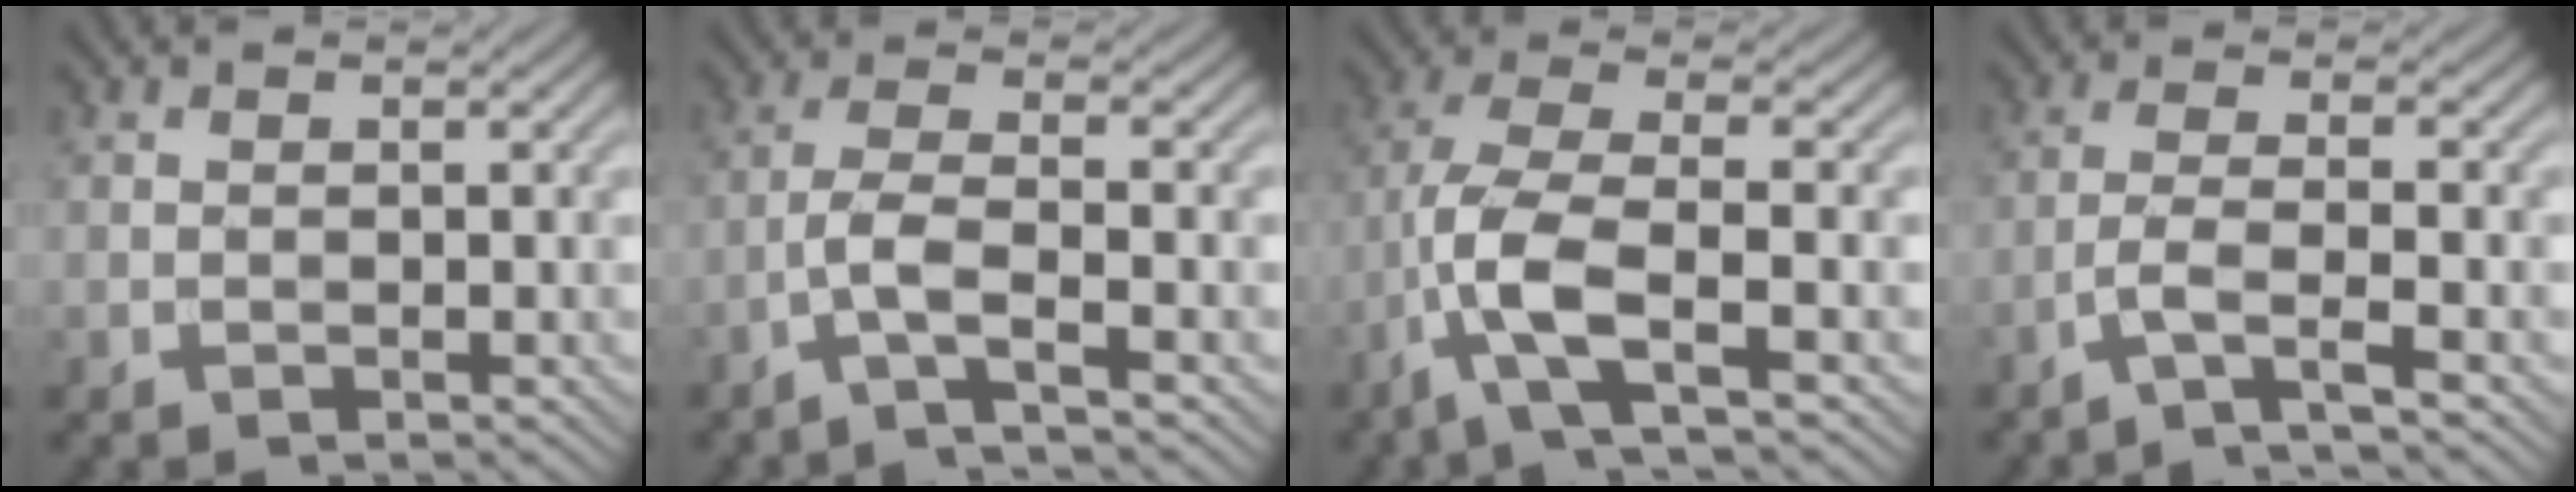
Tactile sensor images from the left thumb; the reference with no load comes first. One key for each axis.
{"total": 4.1, "fx": -2.3, "fy": 0.5, "fz": 3.3, "tx": -0.070, "ty": 0.008, "tz": -0.065}
{"total": 8.8, "fx": -3.7, "fy": 2.5, "fz": 7.6, "tx": -0.165, "ty": 0.007, "tz": -0.092}
{"total": 4.0, "fx": -2.3, "fy": 0.4, "fz": 3.2, "tx": -0.059, "ty": 0.009, "tz": -0.069}